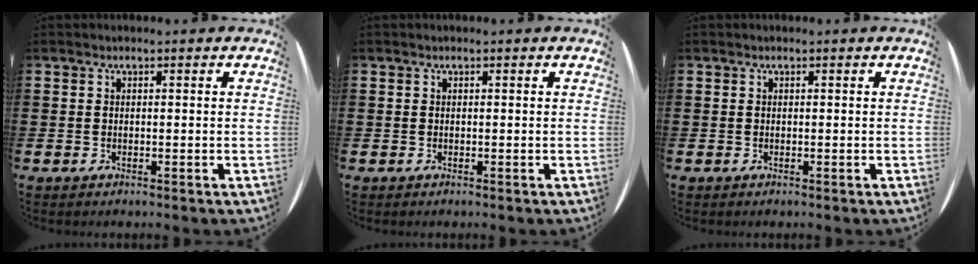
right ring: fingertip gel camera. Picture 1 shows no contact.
{"total": 0.0}
{"total": 0.0}